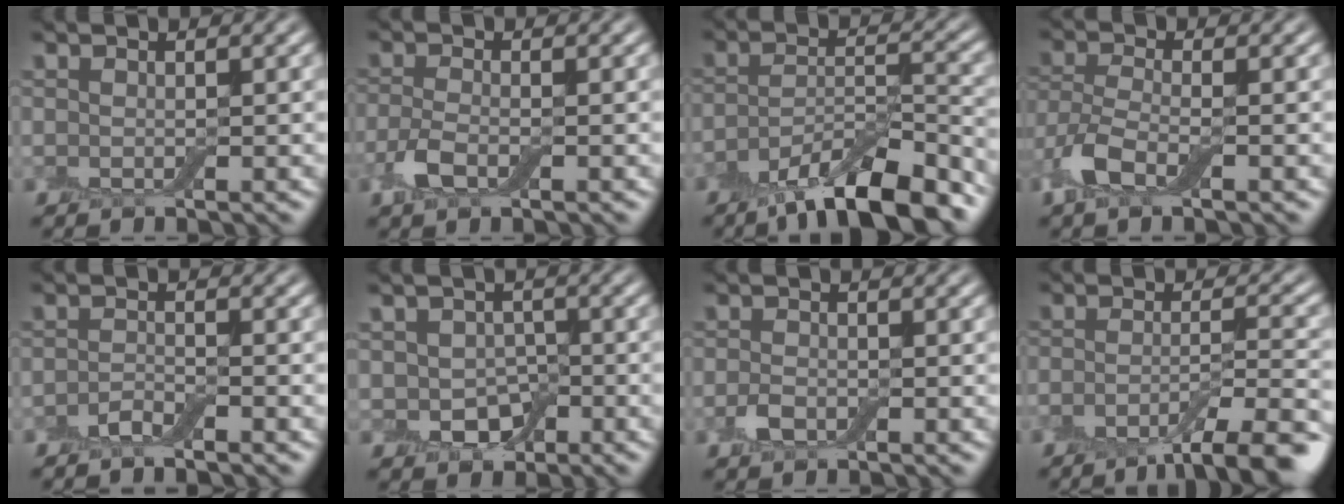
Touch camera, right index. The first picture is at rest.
{"total": 2.5, "force": [-1.2, 1.1, 1.9], "torque": [-0.050, -0.003, -0.030]}
{"total": 9.4, "force": [-6.6, 2.5, 6.2], "torque": [-0.095, -0.005, -0.115]}
{"total": 3.9, "force": [-2.0, 1.7, 2.9], "torque": [-0.070, -0.001, -0.050]}
{"total": 1.6, "force": [-1.2, 0.4, 0.9], "torque": [-0.021, 0.003, -0.026]}
{"total": 3.6, "force": [-0.9, 2.8, 2.1], "torque": [-0.031, -0.007, -0.017]}
{"total": 1.4, "force": [-0.7, 0.9, 0.9], "torque": [-0.021, 0.000, -0.015]}
{"total": 7.9, "force": [-4.9, 1.8, 5.9], "torque": [-0.085, -0.002, -0.080]}